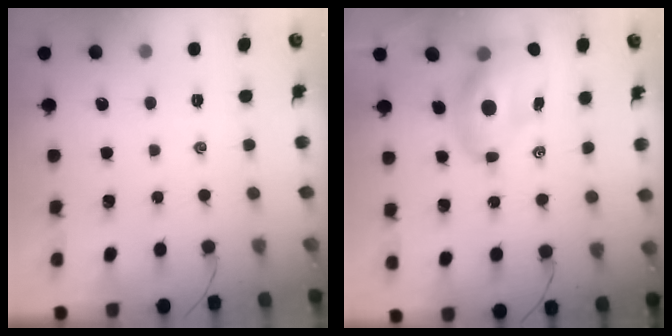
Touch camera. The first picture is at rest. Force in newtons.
{"total": 9.8, "press": 9.4, "slide": 3.0}